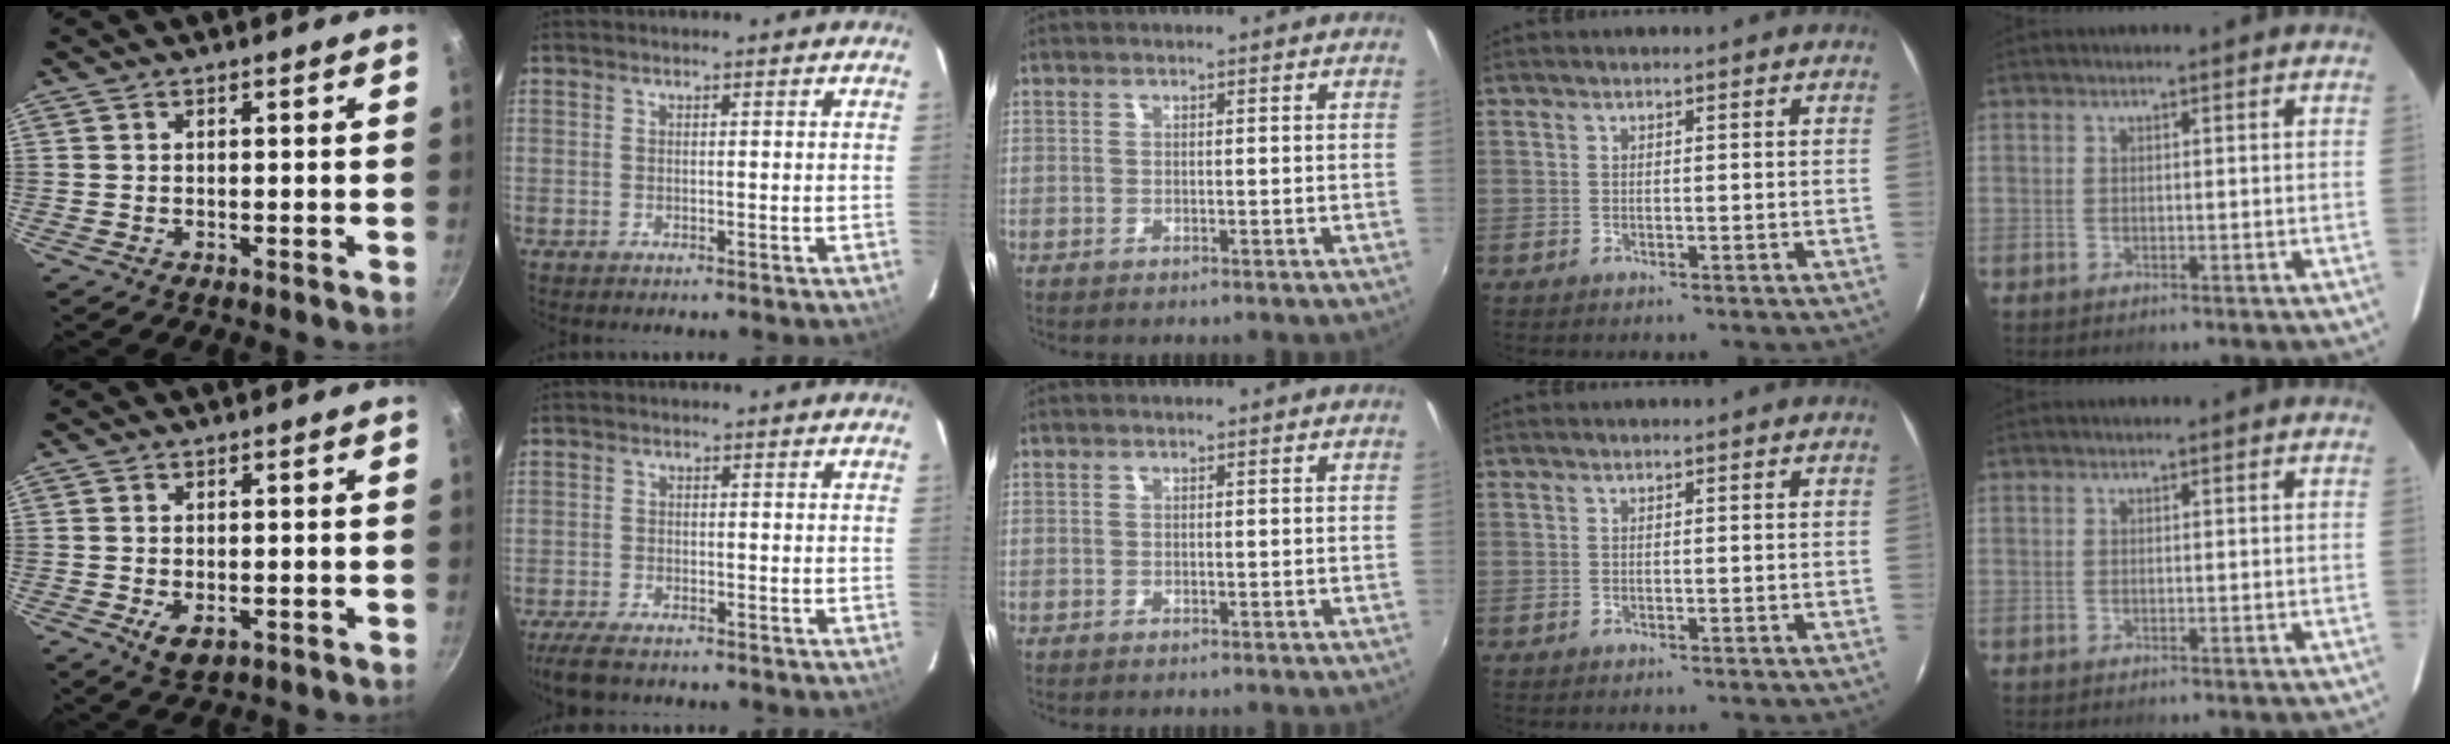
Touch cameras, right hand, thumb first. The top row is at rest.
{"thumb": {"total": 4.3, "force": [-1.0, 2.7, 3.2], "torque": [-0.048, -0.010, -0.012]}, "index": {"total": 5.7, "force": [-4.6, 1.7, 2.8], "torque": [-0.075, -0.017, -0.086]}}